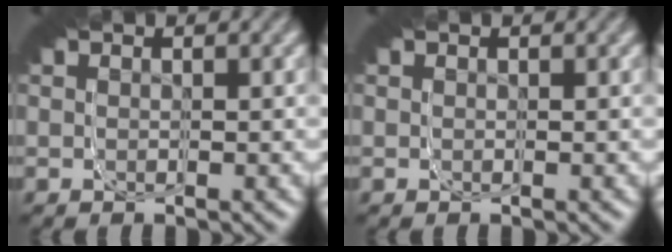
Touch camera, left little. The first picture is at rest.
{"total": 0.0}